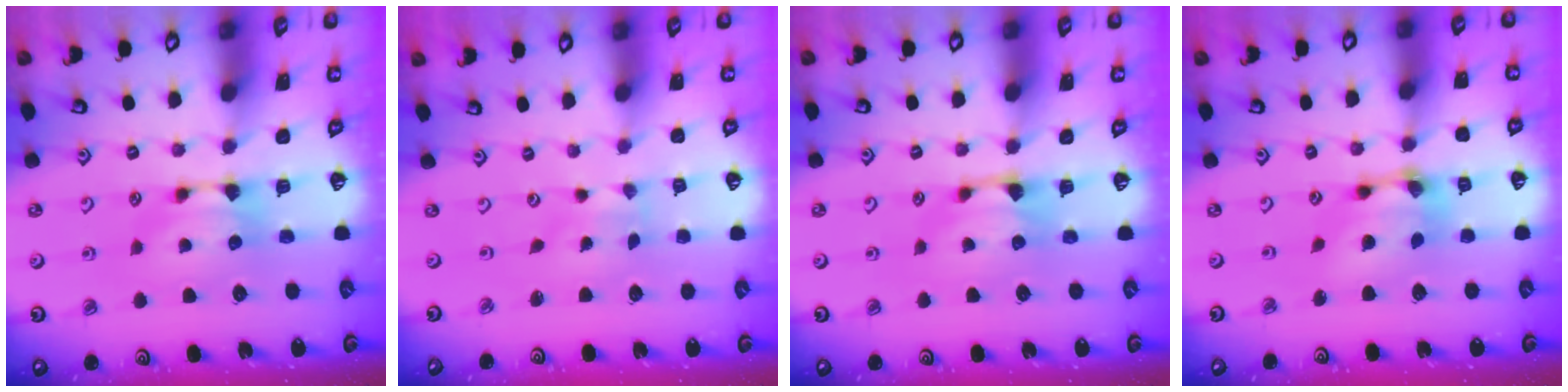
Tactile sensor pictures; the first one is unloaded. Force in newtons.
{"total": 4.1, "press": 4.1, "slide": 0.7}
{"total": 0.9, "press": 0.2, "slide": 0.9}
{"total": 6.2, "press": 6.0, "slide": 1.8}